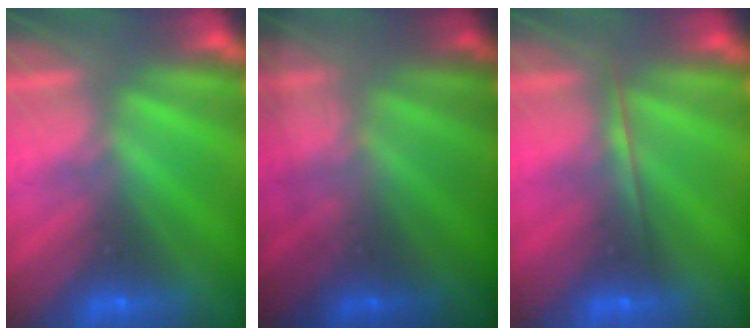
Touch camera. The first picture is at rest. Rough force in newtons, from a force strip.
{"total": 1.8}
{"total": 1.7}